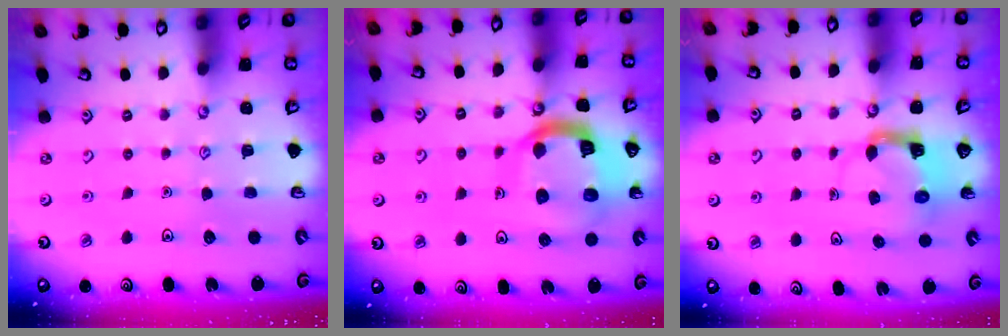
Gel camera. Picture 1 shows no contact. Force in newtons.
{"total": 16.1, "press": 16.0, "slide": 1.8}
{"total": 4.0, "press": 3.9, "slide": 0.6}